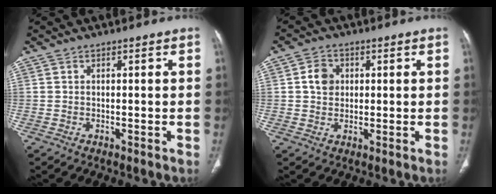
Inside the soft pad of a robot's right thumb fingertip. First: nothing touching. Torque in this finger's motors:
{"motor_torque": [-0.01, 0.55, 0.31, -0.43, 0.01]}